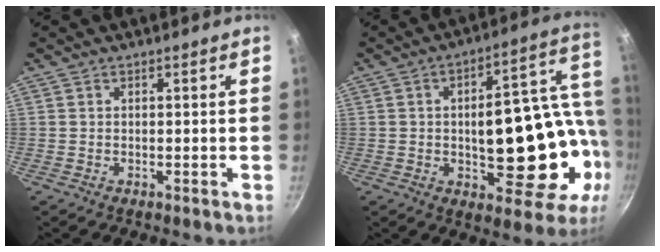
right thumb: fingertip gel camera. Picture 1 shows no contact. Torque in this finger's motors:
{"motor_torque": [0.52, 2.40, 2.23, -0.19, 0.49]}